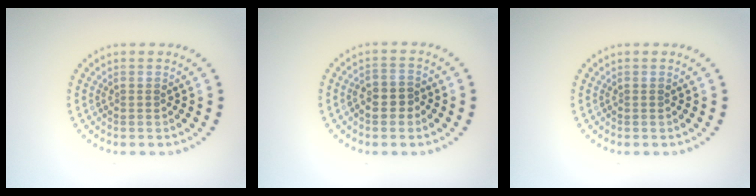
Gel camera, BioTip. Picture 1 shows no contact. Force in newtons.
{"total": 2.3, "press": 2.1, "slide": 0.8}
{"total": 0.0}